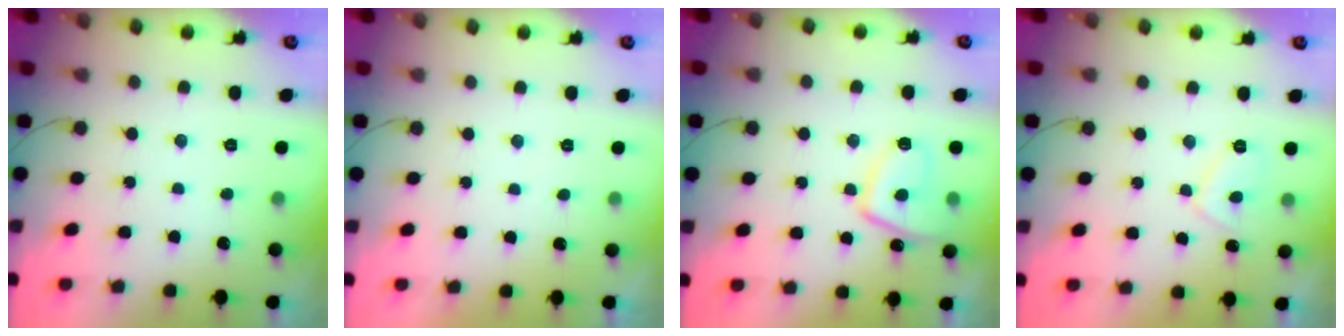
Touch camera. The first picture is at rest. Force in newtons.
{"total": 0.9, "press": 0.8, "slide": 0.4}
{"total": 10.0, "press": 9.9, "slide": 1.2}
{"total": 4.3, "press": 4.2, "slide": 0.7}